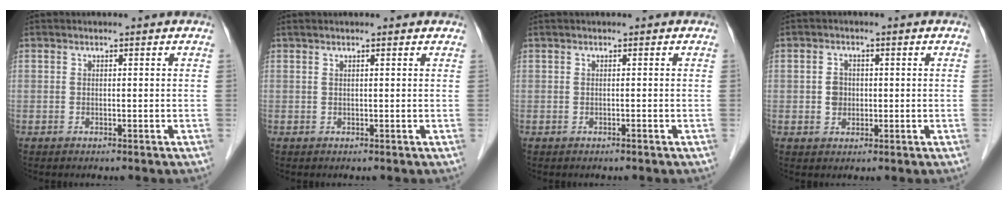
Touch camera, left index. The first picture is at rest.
{"total": 1.4, "force": [1.2, 0.0, 0.8], "torque": [-0.018, 0.022, 0.019]}
{"total": 0.6, "force": [-0.3, -0.1, 0.5], "torque": [-0.006, 0.003, -0.004]}
{"total": 2.7, "force": [-0.1, 2.2, 1.4], "torque": [-0.029, 0.009, 0.000]}